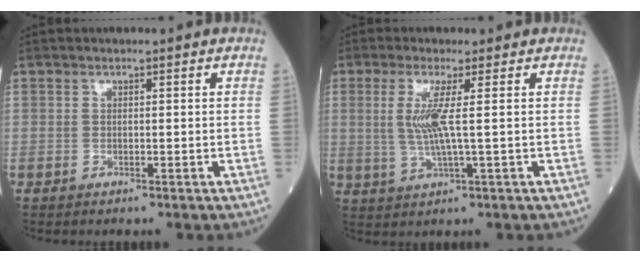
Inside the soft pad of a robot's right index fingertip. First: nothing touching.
{"total": 5.4, "force": [0.8, -0.3, 5.3], "torque": [-0.118, -0.004, 0.019]}